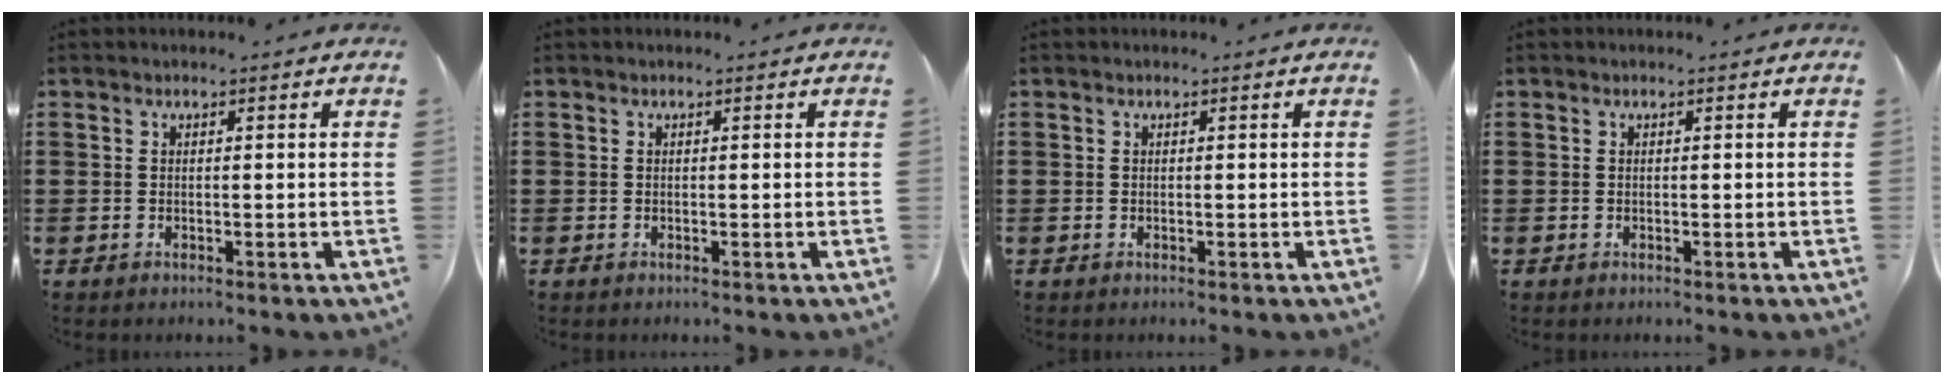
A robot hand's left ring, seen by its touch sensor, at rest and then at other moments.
{"total": 0.0}
{"total": 0.0}
{"total": 0.0}